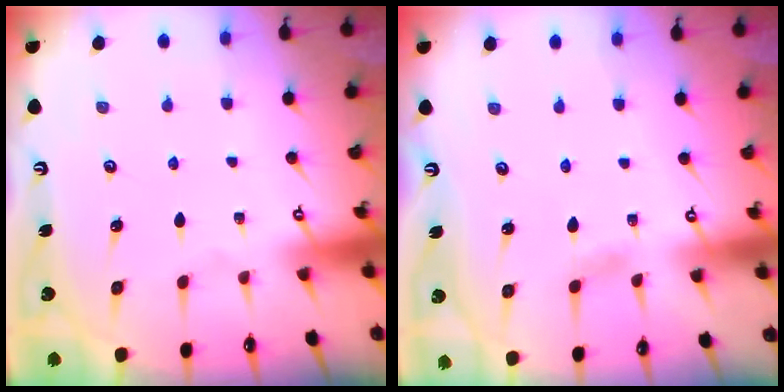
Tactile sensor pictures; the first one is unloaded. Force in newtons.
{"total": 2.3, "press": 2.3, "slide": 0.3}